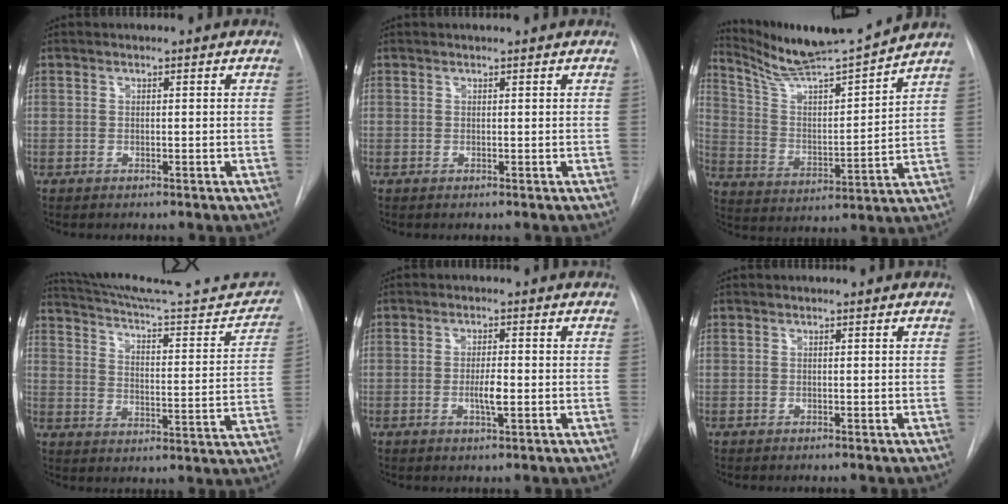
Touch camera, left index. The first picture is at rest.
{"total": 1.2, "force": [1.2, -0.1, 0.2], "torque": [-0.007, 0.012, 0.017]}
{"total": 14.4, "force": [13.7, -1.4, 4.2], "torque": [-0.084, -0.019, 0.237]}
{"total": 24.3, "force": [22.6, 2.2, 8.5], "torque": [-0.122, -0.061, 0.301]}
{"total": 3.0, "force": [-0.6, 0.5, 2.9], "torque": [-0.054, -0.002, -0.010]}
{"total": 0.0}